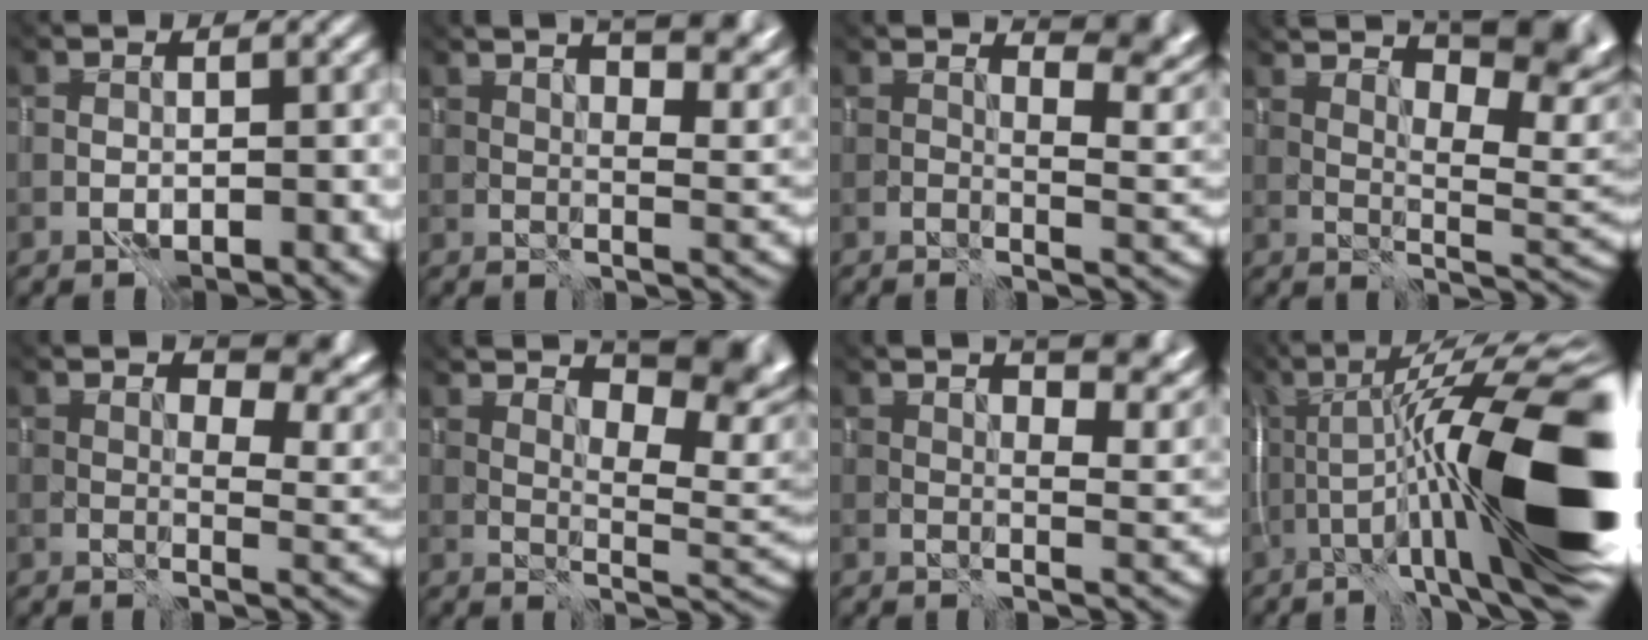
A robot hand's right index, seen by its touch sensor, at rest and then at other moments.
{"total": 4.3, "force": [3.5, -0.1, 2.4], "torque": [-0.030, 0.000, 0.072]}
{"total": 4.6, "force": [1.7, 1.8, 3.9], "torque": [-0.044, -0.008, 0.044]}
{"total": 8.6, "force": [5.4, 2.5, 6.2], "torque": [-0.090, 0.003, 0.099]}
{"total": 5.6, "force": [2.6, 2.7, 4.2], "torque": [-0.053, -0.008, 0.061]}
{"total": 7.7, "force": [4.6, 2.7, 5.5], "torque": [-0.077, -0.003, 0.090]}
{"total": 3.9, "force": [3.1, 0.2, 2.3], "torque": [-0.024, -0.003, 0.065]}
{"total": 15.7, "force": [-4.8, 1.9, 14.9], "torque": [-0.230, 0.023, -0.064]}